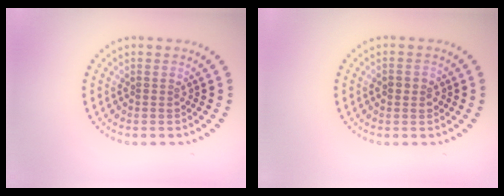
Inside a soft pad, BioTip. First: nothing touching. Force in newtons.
{"total": 1.4, "press": 1.4, "slide": 0.1}